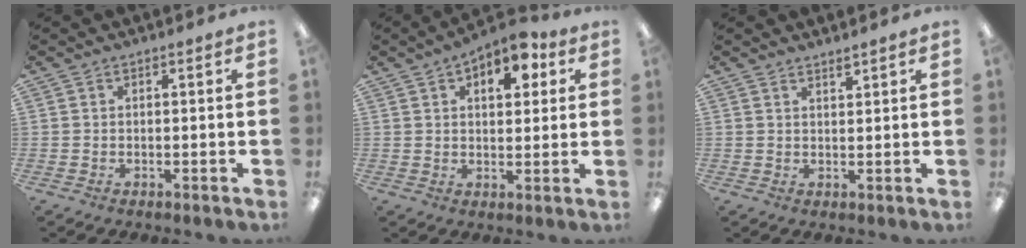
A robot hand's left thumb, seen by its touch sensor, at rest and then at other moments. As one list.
[{"total": 8.4, "force": [4.1, 4.9, 5.4], "torque": [-0.057, -0.014, 0.064]}, {"total": 1.7, "force": [1.6, 0.1, 0.3], "torque": [-0.008, -0.003, 0.030]}]